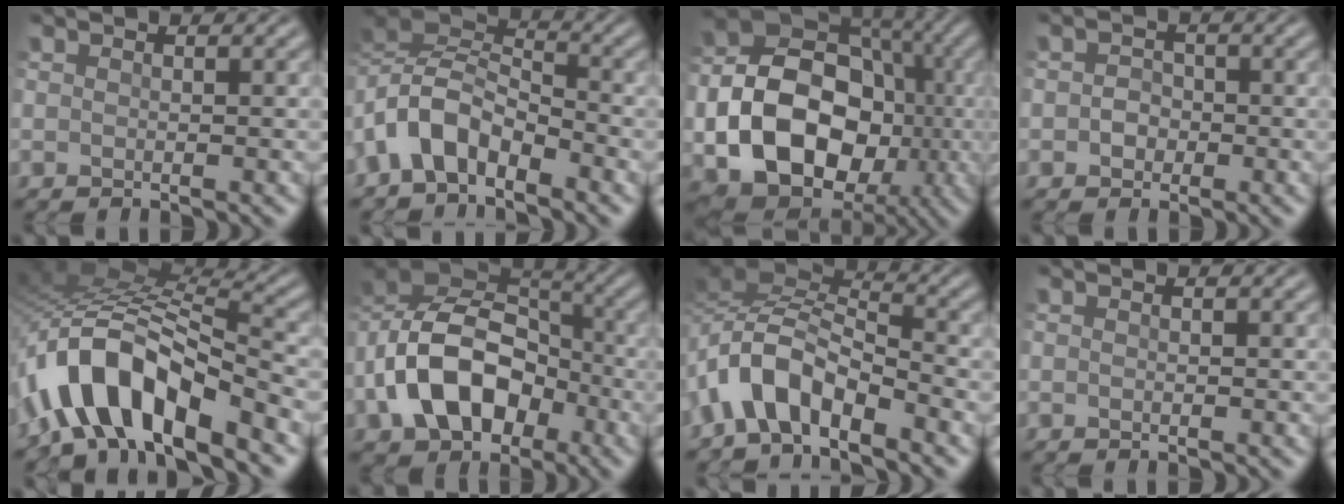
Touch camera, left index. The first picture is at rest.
{"total": 5.9, "force": [-3.3, 3.3, 3.6], "torque": [-0.065, 0.005, -0.080]}
{"total": 15.0, "force": [-3.3, 11.2, 9.4], "torque": [-0.140, -0.011, -0.061]}
{"total": 1.6, "force": [-0.4, 1.5, 0.6], "torque": [-0.006, 0.000, -0.012]}
{"total": 10.7, "force": [-6.3, 4.1, 7.6], "torque": [-0.130, 0.014, -0.121]}
{"total": 11.3, "force": [-3.8, 7.6, 7.4], "torque": [-0.144, 0.007, -0.082]}
{"total": 5.7, "force": [-3.7, 2.5, 3.5], "torque": [-0.057, 0.005, -0.083]}
{"total": 0.0}